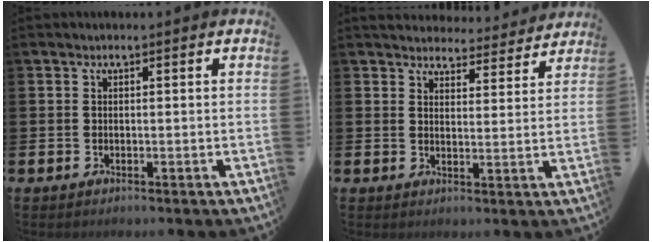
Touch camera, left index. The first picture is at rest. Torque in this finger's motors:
{"motor_torque": [0.92, -1.22, 0.22, -0.01]}